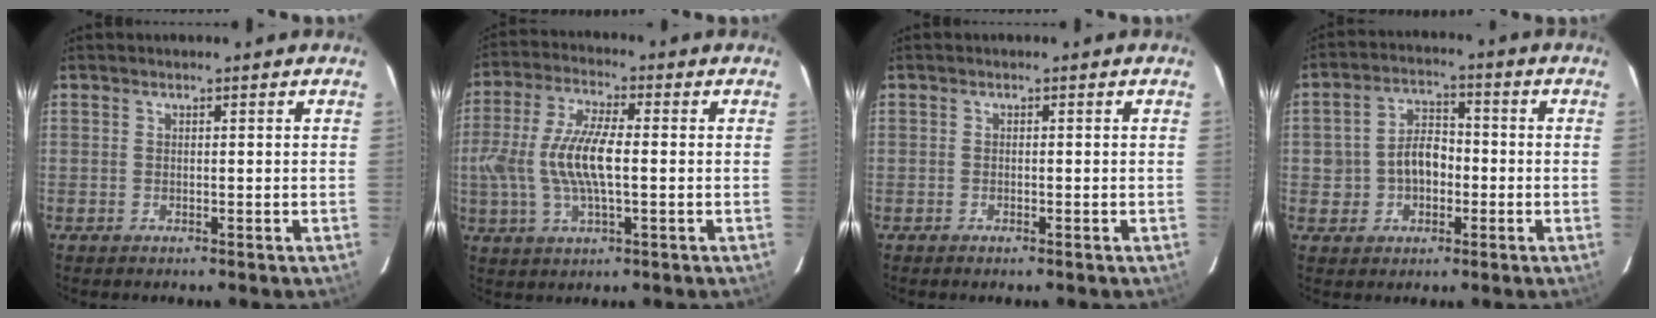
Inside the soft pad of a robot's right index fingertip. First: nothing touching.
{"total": 12.0, "force": [-0.8, 3.9, 11.4], "torque": [-0.233, 0.002, -0.014]}
{"total": 0.5, "force": [-0.5, 0.0, 0.2], "torque": [-0.004, 0.000, -0.009]}
{"total": 7.0, "force": [-1.3, 5.6, 3.9], "torque": [-0.075, 0.023, -0.010]}